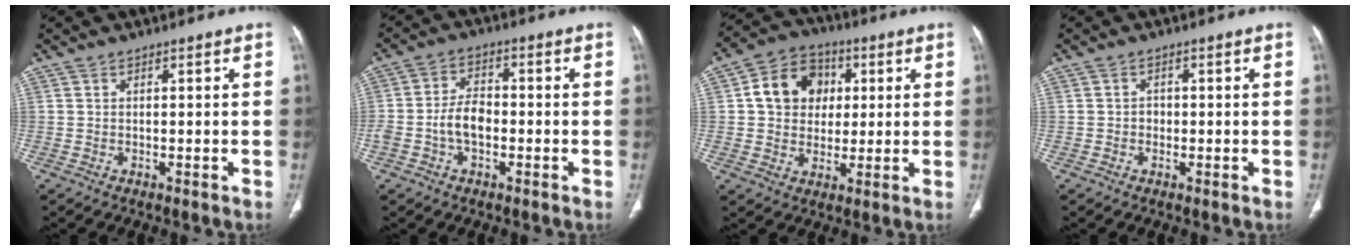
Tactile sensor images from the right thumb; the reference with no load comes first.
{"total": 6.0, "force": [-1.6, 3.7, 4.4], "torque": [-0.082, 0.023, -0.033]}
{"total": 11.7, "force": [2.3, 9.8, 6.1], "torque": [-0.070, 0.008, 0.032]}
{"total": 1.3, "force": [-0.3, 1.2, 0.6], "torque": [-0.001, 0.006, -0.007]}